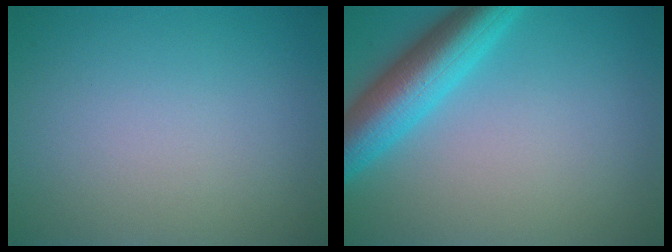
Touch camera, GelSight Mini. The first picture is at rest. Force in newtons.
{"total": 6.6, "press": 6.6, "slide": 0.2}